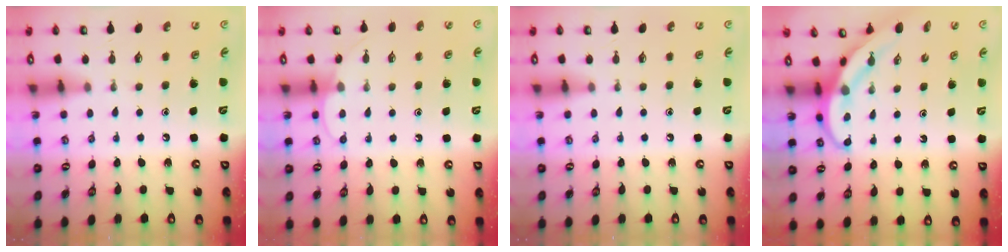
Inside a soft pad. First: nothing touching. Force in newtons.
{"total": 5.4, "press": 5.4, "slide": 0.3}
{"total": 0.0}
{"total": 3.9, "press": 3.9, "slide": 0.4}